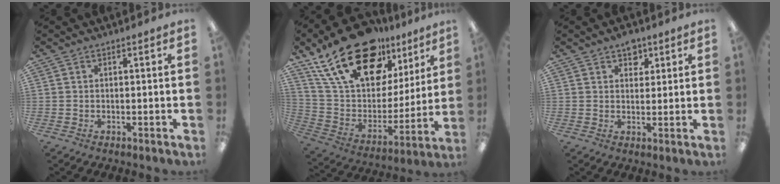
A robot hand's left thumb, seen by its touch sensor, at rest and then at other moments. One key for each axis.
{"total": 24.7, "fx": 16.9, "fy": 12.3, "fz": 13.1, "tx": -0.233, "ty": -0.099, "tz": 0.302}
{"total": 4.4, "fx": 3.0, "fy": 2.8, "fz": 1.6, "tx": -0.007, "ty": -0.008, "tz": 0.049}